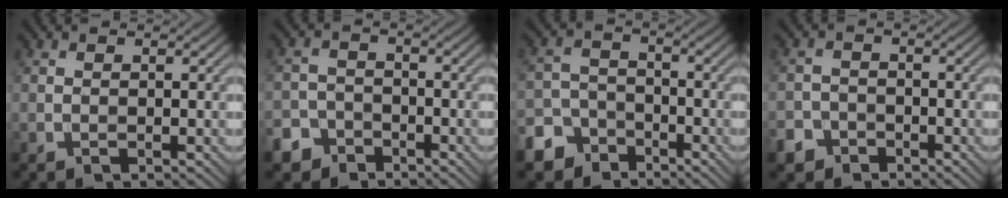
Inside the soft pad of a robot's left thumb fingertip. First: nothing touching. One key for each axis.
{"total": 4.8, "fx": -3.5, "fy": 3.2, "fz": 1.0, "tx": -0.013, "ty": 0.000, "tz": -0.074}
{"total": 6.4, "fx": -4.6, "fy": 4.2, "fz": 1.7, "tx": -0.035, "ty": -0.006, "tz": -0.103}
{"total": 4.0, "fx": -2.9, "fy": 2.7, "fz": 0.7, "tx": -0.007, "ty": -0.001, "tz": -0.055}